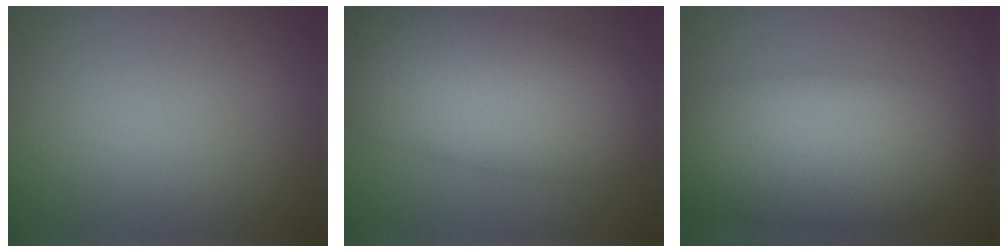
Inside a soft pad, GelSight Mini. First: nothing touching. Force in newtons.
{"total": 10.3, "press": 10.3, "slide": 0.3}
{"total": 10.6, "press": 10.6, "slide": 0.6}